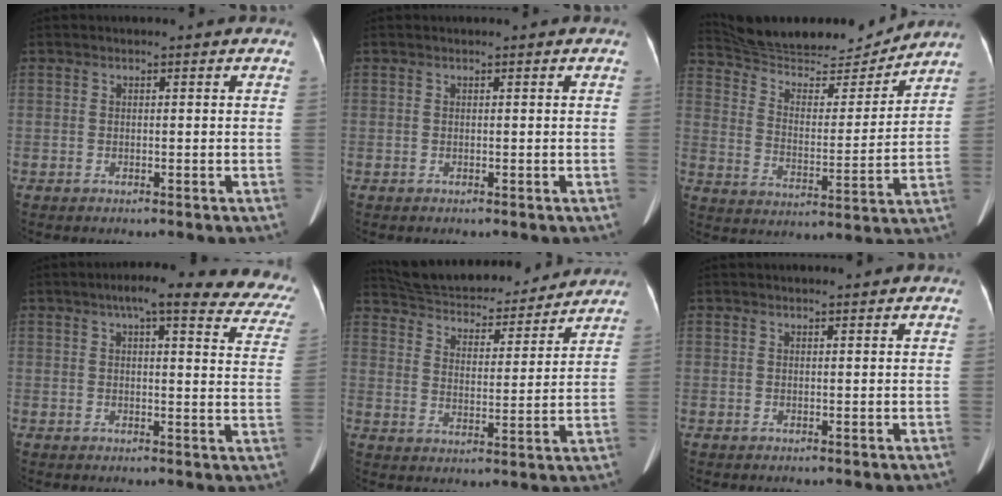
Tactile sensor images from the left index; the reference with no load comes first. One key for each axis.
{"total": 0.0}
{"total": 17.8, "fx": 17.0, "fy": 2.8, "fz": 4.4, "tx": -0.077, "ty": -0.011, "tz": 0.268}
{"total": 19.6, "fx": 16.7, "fy": 3.7, "fz": 9.5, "tx": -0.097, "ty": -0.006, "tz": 0.173}
{"total": 21.8, "fx": 20.0, "fy": 5.4, "fz": 6.7, "tx": -0.118, "ty": 0.013, "tz": 0.285}
{"total": 3.5, "fx": 3.2, "fy": 0.5, "fz": 1.2, "tx": -0.013, "ty": 0.021, "tz": 0.042}